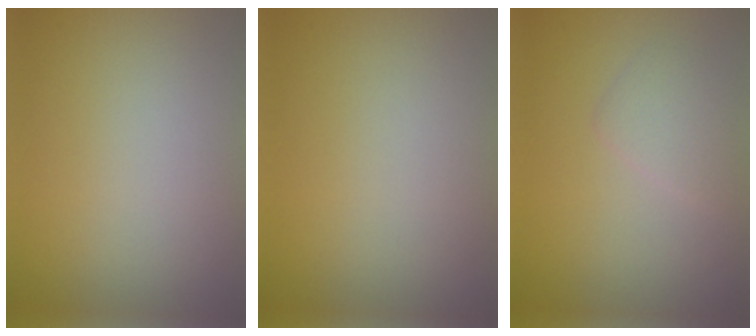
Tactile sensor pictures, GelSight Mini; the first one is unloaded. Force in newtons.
{"total": 0.0}
{"total": 1.7, "press": 1.7, "slide": 0.2}